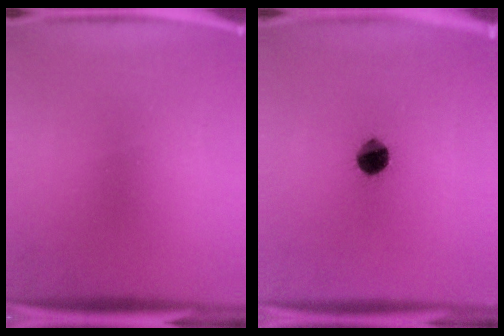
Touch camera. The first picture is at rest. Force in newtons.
{"total": 7.5}